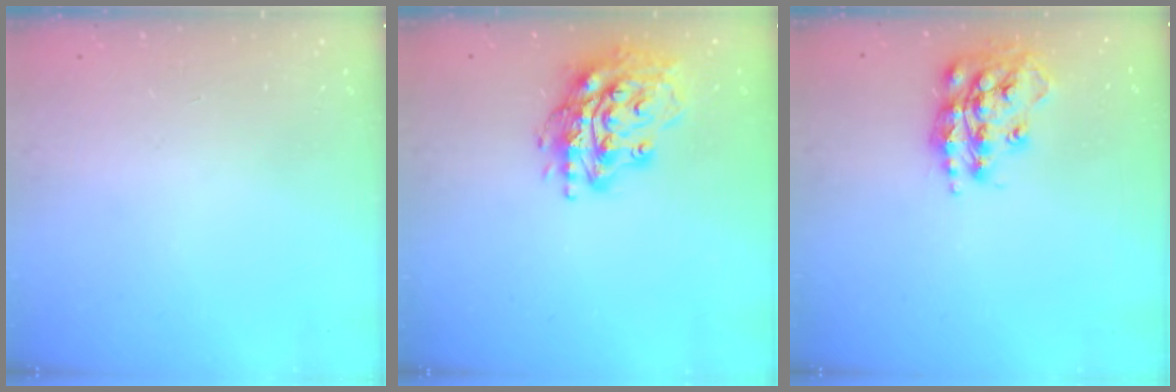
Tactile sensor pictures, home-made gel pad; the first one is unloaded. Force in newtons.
{"total": 16.9, "press": 16.8, "slide": 1.5}
{"total": 15.5, "press": 15.4, "slide": 1.3}